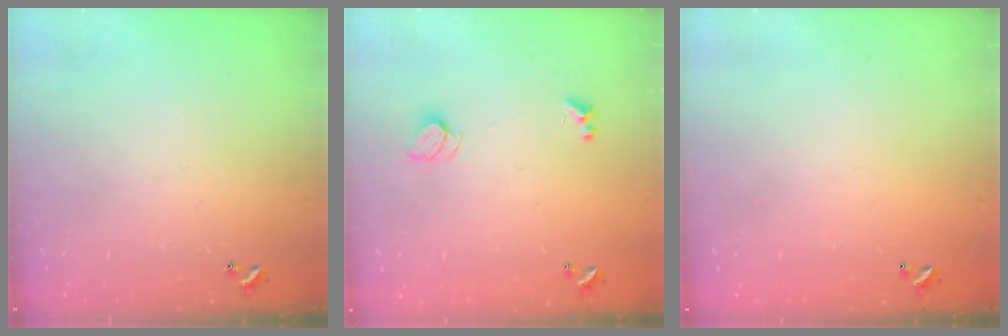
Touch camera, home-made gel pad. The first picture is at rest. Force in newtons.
{"total": 2.5, "press": 2.4, "slide": 0.6}
{"total": 2.8, "press": 2.8, "slide": 0.1}